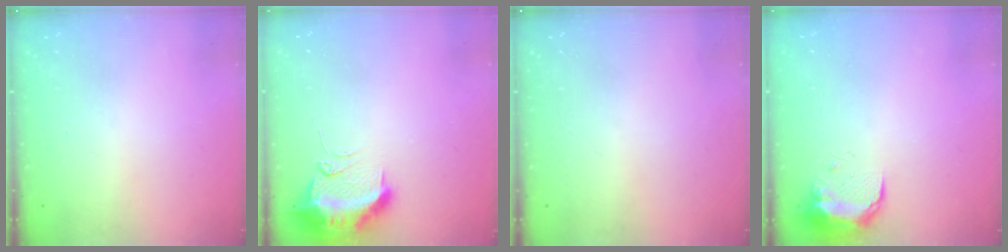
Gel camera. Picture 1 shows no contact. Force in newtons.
{"total": 11.6, "press": 11.5, "slide": 1.3}
{"total": 16.0, "press": 1.9, "slide": 15.9}
{"total": 8.9, "press": 8.8, "slide": 1.1}